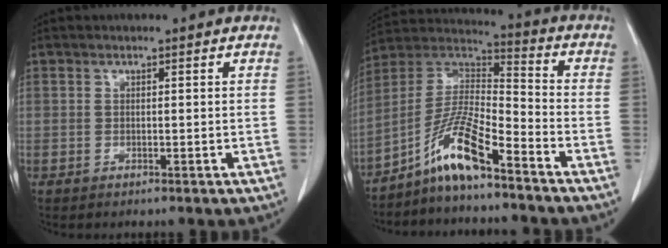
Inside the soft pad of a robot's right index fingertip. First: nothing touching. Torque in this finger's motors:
{"motor_torque": [1.17, -0.97, 0.27, 0.16]}